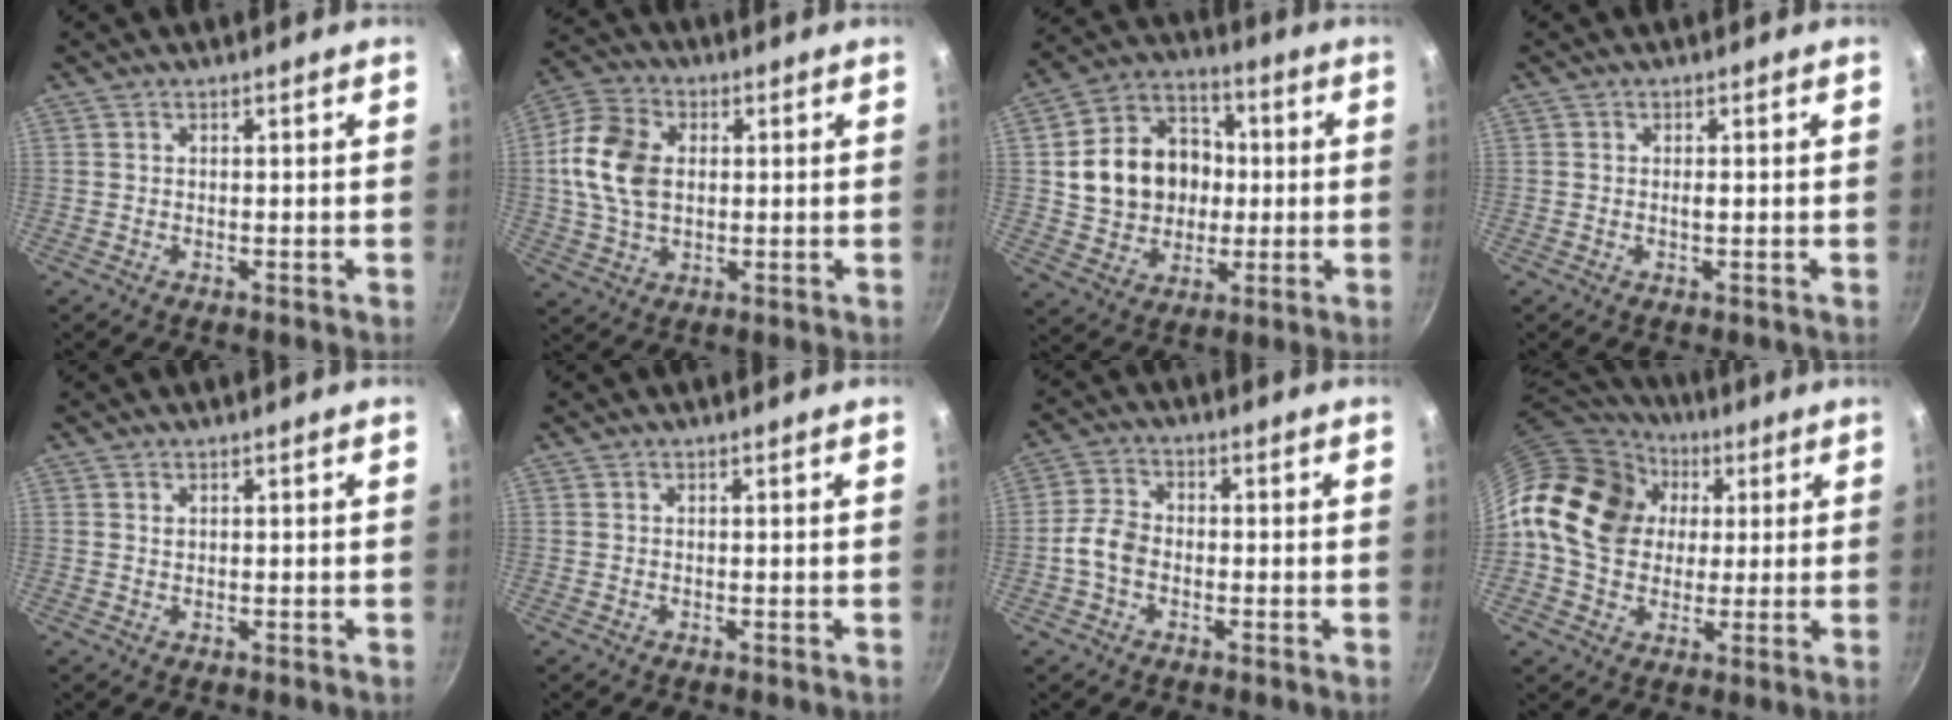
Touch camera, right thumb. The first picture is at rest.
{"total": 12.7, "force": [1.3, 8.8, 9.0], "torque": [-0.158, 0.011, 0.015]}
{"total": 17.1, "force": [0.8, 14.3, 9.4], "torque": [-0.130, 0.030, 0.017]}
{"total": 0.9, "force": [0.0, 0.4, 0.9], "torque": [-0.015, 0.001, -0.002]}
{"total": 0.5, "force": [0.3, 0.4, 0.2], "torque": [-0.002, -0.001, 0.006]}
{"total": 0.0}
{"total": 5.3, "force": [-1.5, 3.8, 3.3], "torque": [-0.060, 0.022, -0.040]}
{"total": 20.7, "force": [3.4, 16.4, 12.2], "torque": [-0.193, 0.029, 0.050]}